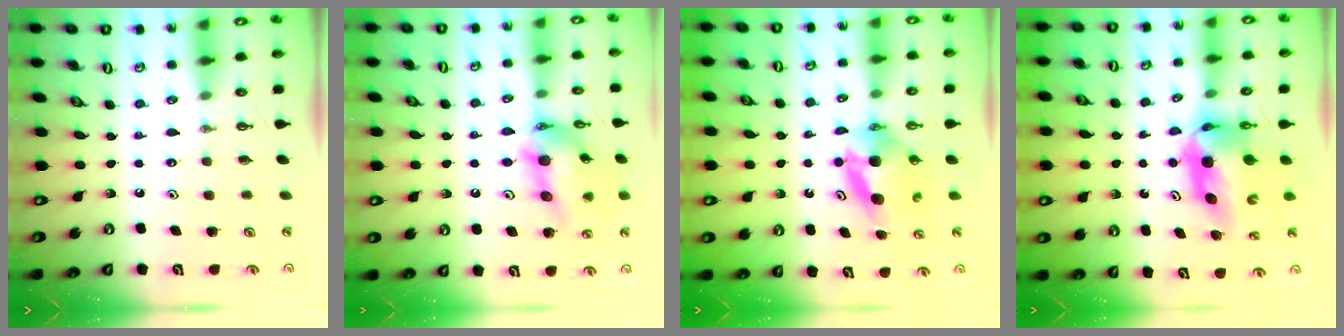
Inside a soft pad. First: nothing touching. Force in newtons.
{"total": 15.1, "press": 15.1, "slide": 1.1}
{"total": 6.5, "press": 6.3, "slide": 1.9}
{"total": 8.3, "press": 8.2, "slide": 0.9}